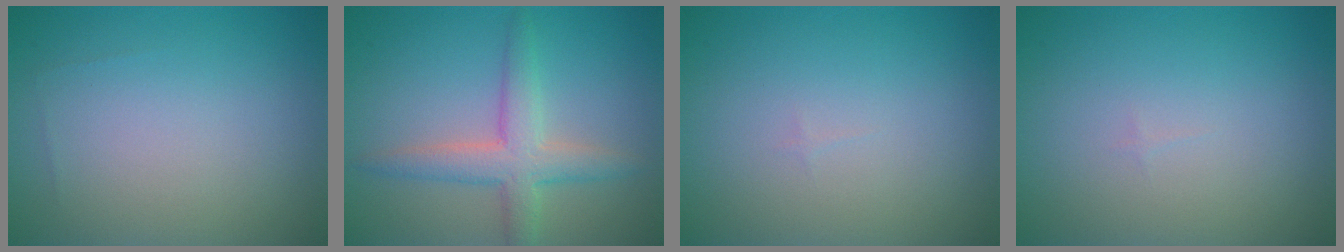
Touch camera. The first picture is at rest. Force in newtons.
{"total": 3.9, "press": 3.9, "slide": 0.1}
{"total": 0.0}
{"total": 0.0}